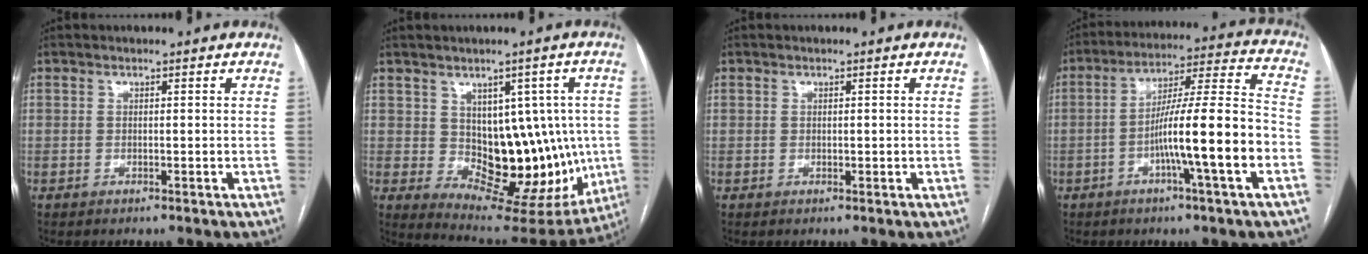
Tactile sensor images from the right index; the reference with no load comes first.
{"total": 14.9, "force": [-0.3, 8.9, 11.9], "torque": [-0.130, 0.016, 0.025]}
{"total": 0.8, "force": [0.1, 0.6, 0.5], "torque": [-0.008, 0.001, 0.003]}
{"total": 15.1, "force": [-4.5, 0.0, 14.4], "torque": [-0.236, 0.011, -0.075]}